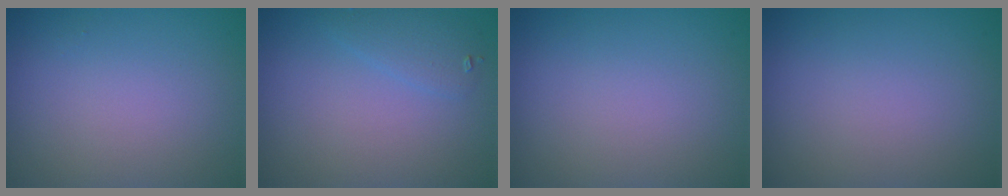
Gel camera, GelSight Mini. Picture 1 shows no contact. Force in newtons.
{"total": 1.4, "press": 1.4, "slide": 0.0}
{"total": 0.0}
{"total": 0.0}